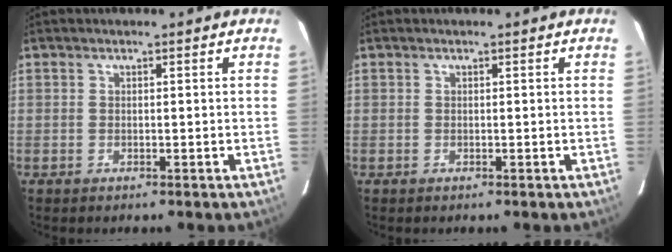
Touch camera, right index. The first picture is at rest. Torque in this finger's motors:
{"motor_torque": [-0.05, -0.02, 0.00, 0.00]}